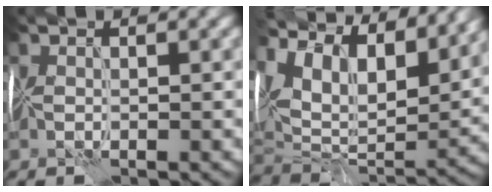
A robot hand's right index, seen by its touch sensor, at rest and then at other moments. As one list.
[{"total": 14.0, "force": [8.0, 7.8, 8.5], "torque": [-0.185, 0.040, 0.150]}]